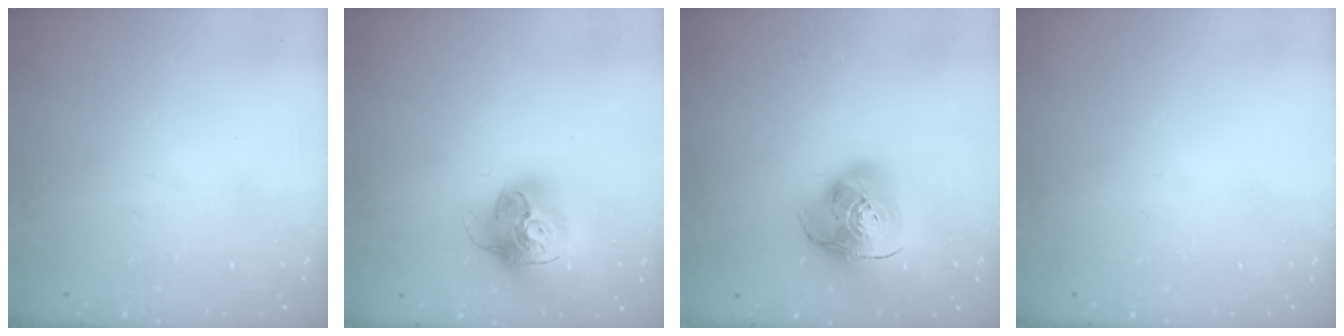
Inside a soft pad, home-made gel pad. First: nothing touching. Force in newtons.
{"total": 17.5, "press": 17.3, "slide": 2.0}
{"total": 14.0, "press": 13.9, "slide": 1.8}
{"total": 0.0}